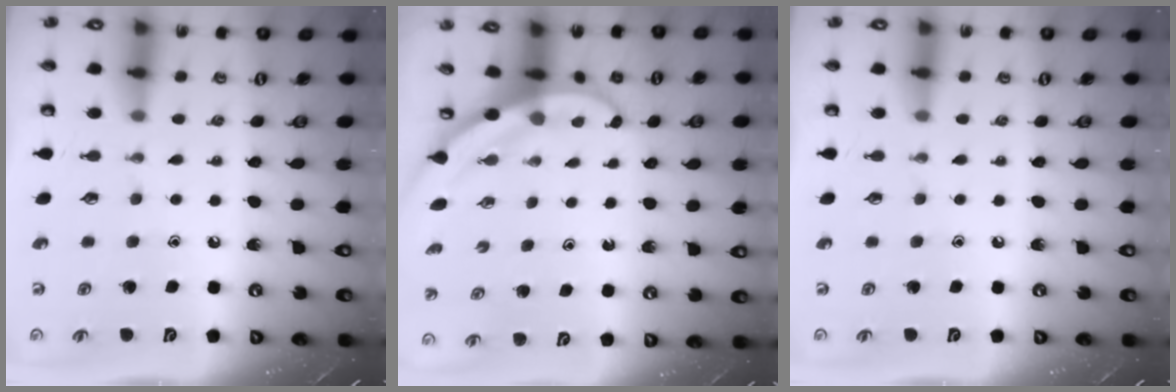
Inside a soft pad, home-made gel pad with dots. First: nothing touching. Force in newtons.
{"total": 3.4, "press": 3.4, "slide": 0.1}
{"total": 0.0}